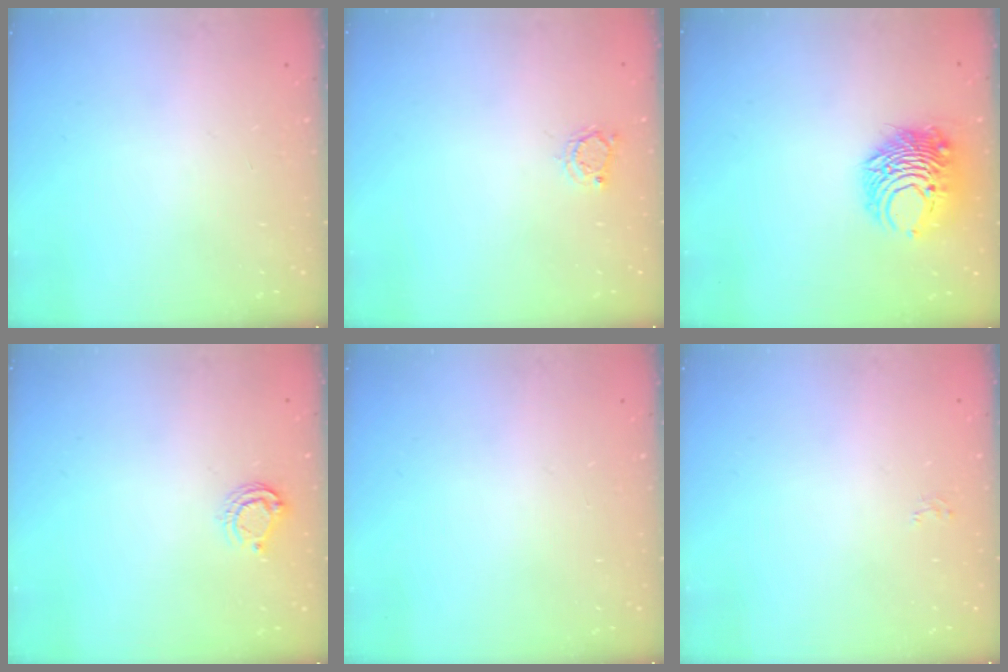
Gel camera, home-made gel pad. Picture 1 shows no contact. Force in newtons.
{"total": 2.8, "press": 2.8, "slide": 0.4}
{"total": 10.4, "press": 10.3, "slide": 1.3}
{"total": 5.7, "press": 5.7, "slide": 0.5}
{"total": 0.0}
{"total": 2.6, "press": 2.6, "slide": 0.2}